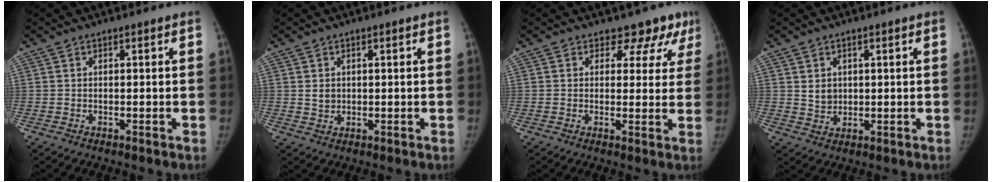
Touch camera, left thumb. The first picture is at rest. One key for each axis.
{"total": 2.3, "fx": 0.6, "fy": 1.9, "fz": 1.1, "tx": -0.011, "ty": -0.005, "tz": 0.016}
{"total": 7.0, "fx": 5.3, "fy": 4.5, "fz": 1.2, "tx": 0.032, "ty": -0.023, "tz": 0.044}
{"total": 3.2, "fx": 0.9, "fy": 2.7, "fz": 1.5, "tx": -0.015, "ty": -0.010, "tz": 0.024}